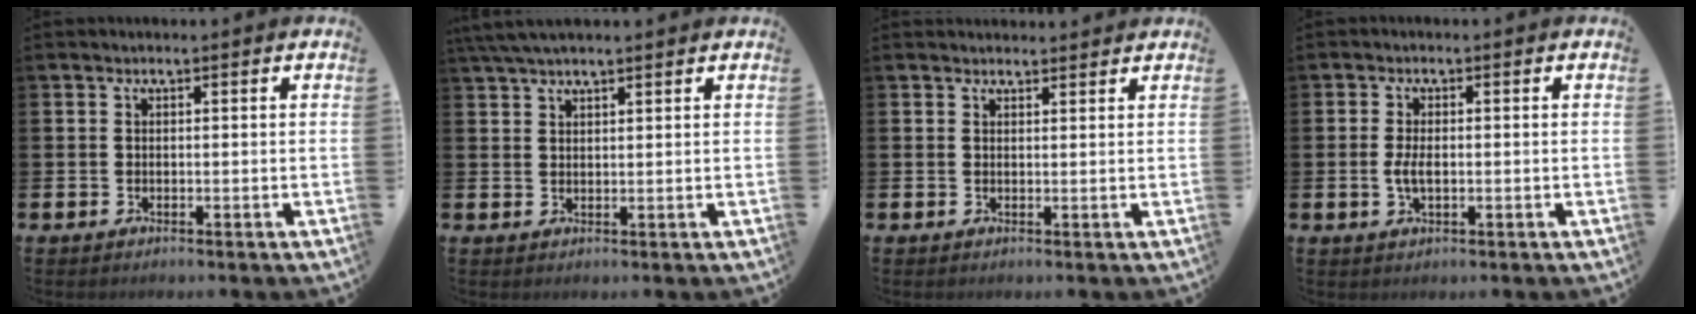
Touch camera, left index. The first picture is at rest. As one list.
[{"total": 3.7, "force": [3.2, 0.6, 1.8], "torque": [-0.043, -0.001, 0.060]}, {"total": 1.6, "force": [1.5, 0.3, 0.0], "torque": [0.009, -0.005, 0.026]}, {"total": 2.7, "force": [-0.2, 1.2, 2.4], "torque": [-0.040, 0.001, -0.006]}]